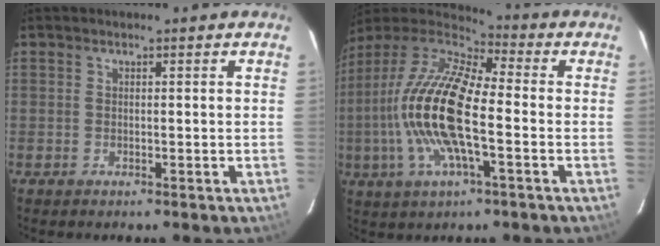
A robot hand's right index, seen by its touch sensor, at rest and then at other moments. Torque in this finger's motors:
{"motor_torque": [2.14, 0.00, 1.05, 0.21]}